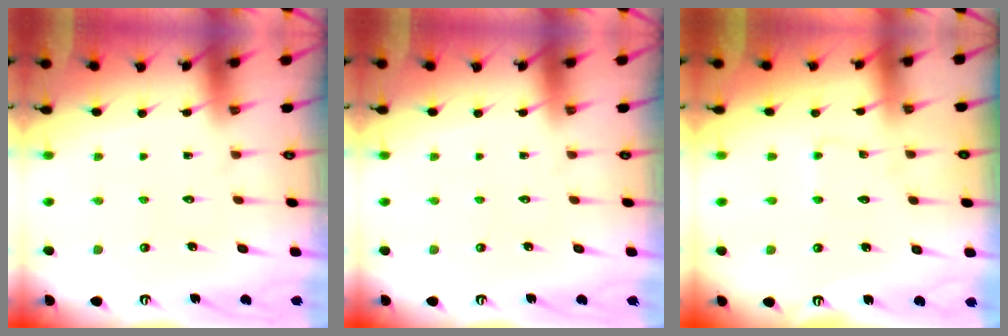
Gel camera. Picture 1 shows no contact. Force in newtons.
{"total": 0.0}
{"total": 1.1, "press": 1.1, "slide": 0.2}